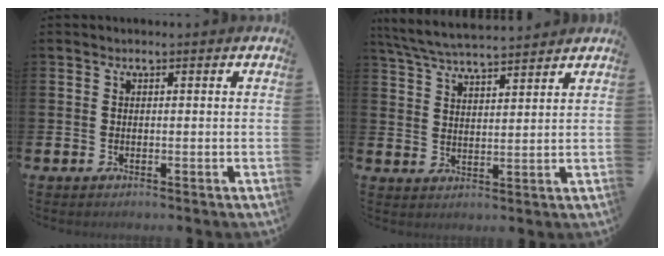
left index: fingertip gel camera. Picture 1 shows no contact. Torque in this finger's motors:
{"motor_torque": [0.98, -1.16, 0.16, 0.21]}